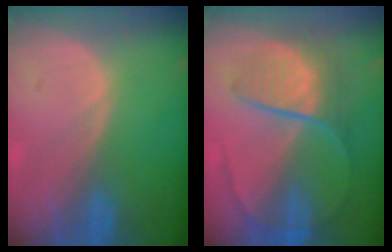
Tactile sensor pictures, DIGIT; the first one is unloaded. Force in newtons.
{"total": 8.1, "press": 7.3, "slide": 3.5}